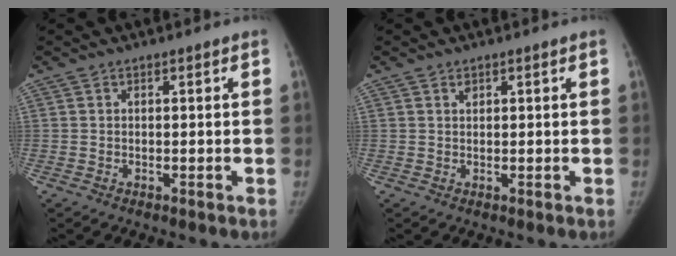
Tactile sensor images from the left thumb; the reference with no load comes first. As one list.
[{"total": 0.6, "force": [0.4, 0.4, 0.2], "torque": [0.008, -0.008, 0.006]}]